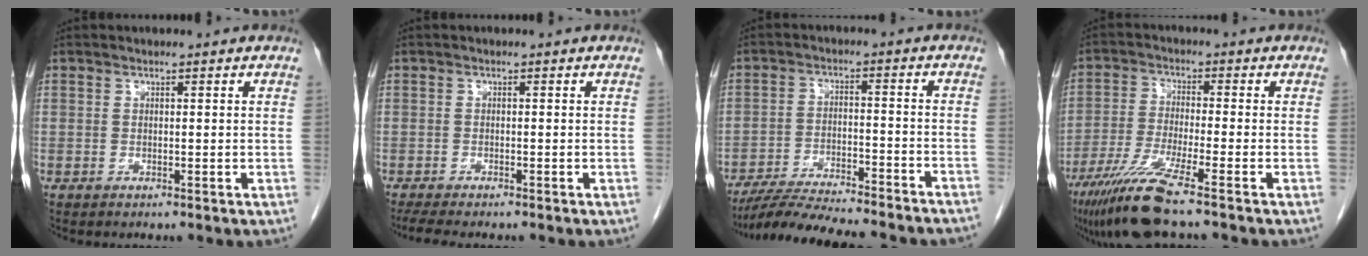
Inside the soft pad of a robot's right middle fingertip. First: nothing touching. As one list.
[{"total": 4.6, "force": [-3.9, 0.5, 2.5], "torque": [-0.042, -0.014, -0.059]}, {"total": 19.0, "force": [-17.1, 1.3, 8.0], "torque": [-0.121, -0.022, -0.252]}, {"total": 9.0, "force": [-6.3, -0.9, 6.4], "torque": [-0.132, -0.031, -0.120]}]